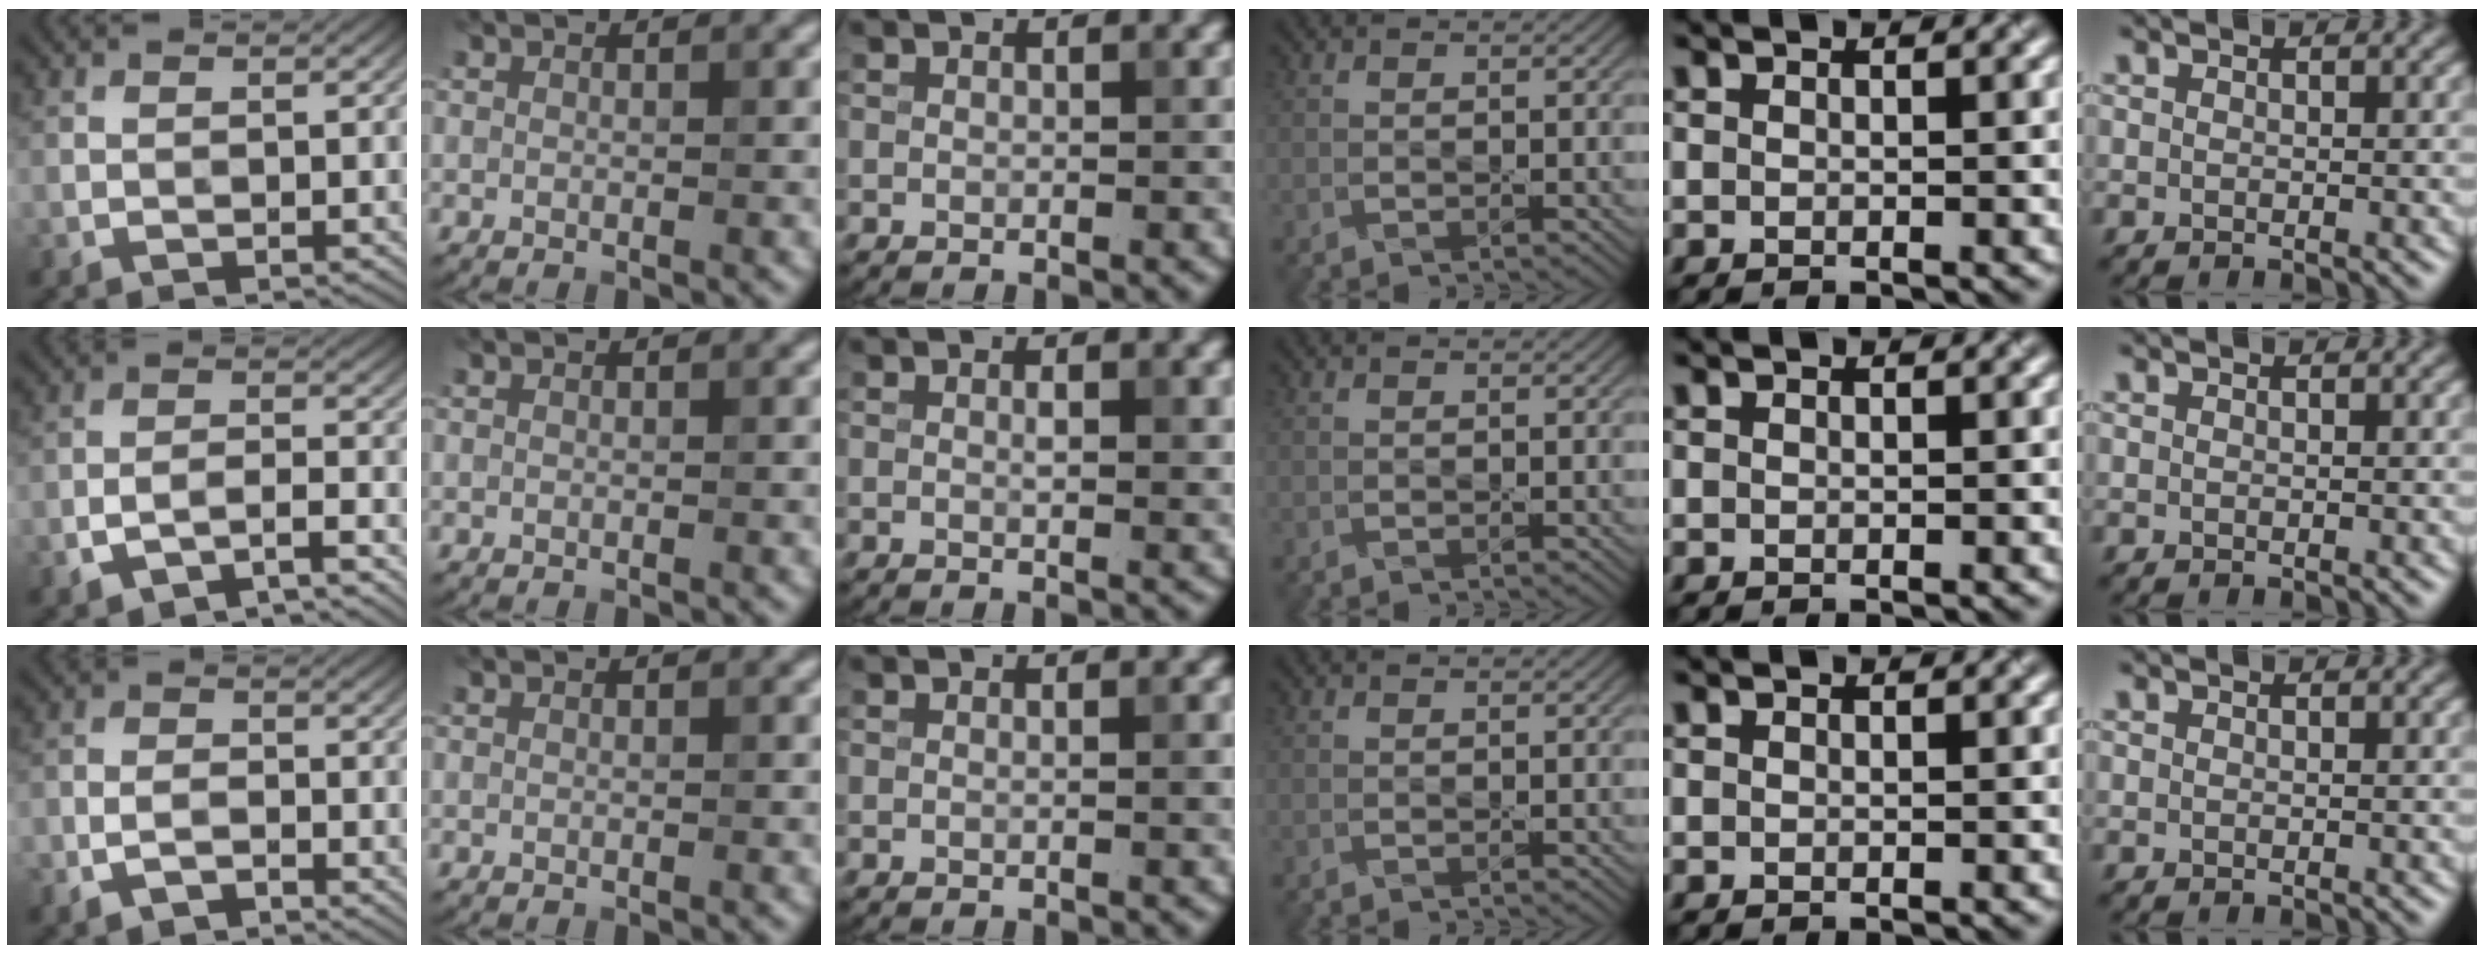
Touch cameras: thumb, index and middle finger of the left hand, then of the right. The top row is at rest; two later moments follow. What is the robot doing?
{"motion": "squeeze", "object": "air blower"}